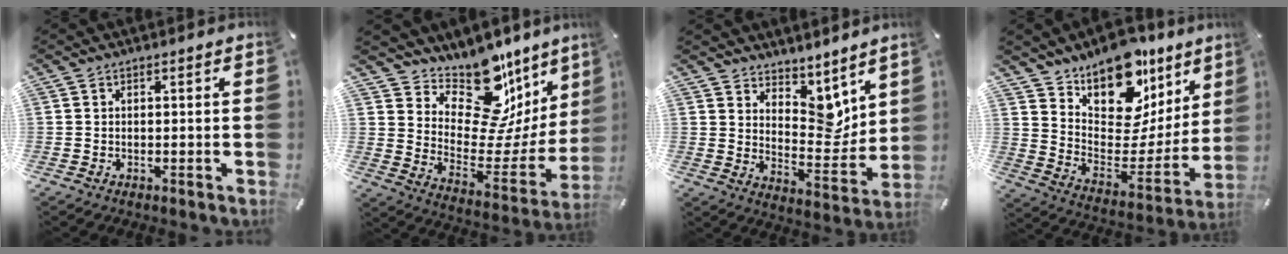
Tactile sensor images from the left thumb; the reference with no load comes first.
{"total": 17.1, "force": [12.9, 8.6, 7.2], "torque": [-0.089, -0.135, 0.218]}
{"total": 8.4, "force": [6.1, 5.5, 2.0], "torque": [-0.010, -0.077, 0.112]}
{"total": 18.1, "force": [13.9, 9.6, 6.2], "torque": [-0.091, -0.129, 0.246]}